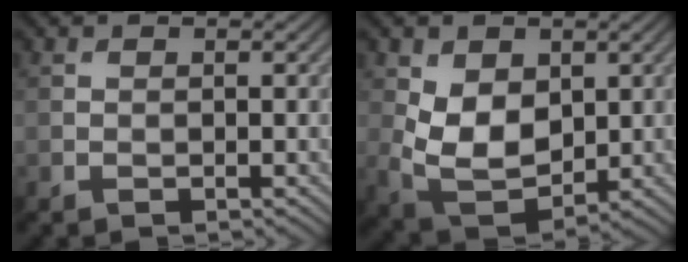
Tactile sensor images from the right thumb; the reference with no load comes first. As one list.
[{"total": 8.2, "force": [1.0, 5.7, 5.9], "torque": [-0.135, -0.014, 0.021]}]